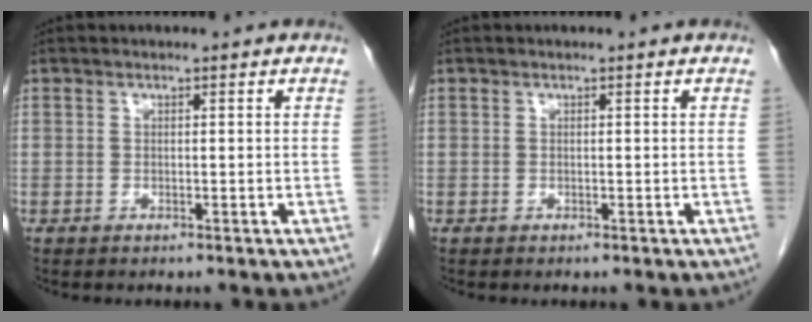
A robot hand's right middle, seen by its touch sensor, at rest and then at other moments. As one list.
[{"total": 0.0}]